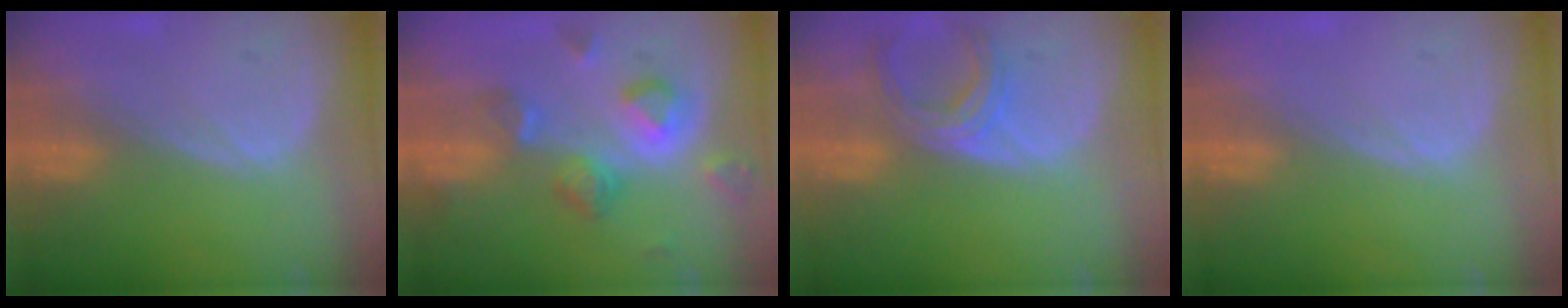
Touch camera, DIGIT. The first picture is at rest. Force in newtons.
{"total": 7.8, "press": 7.1, "slide": 3.2}
{"total": 5.8, "press": 5.6, "slide": 1.6}
{"total": 0.0}